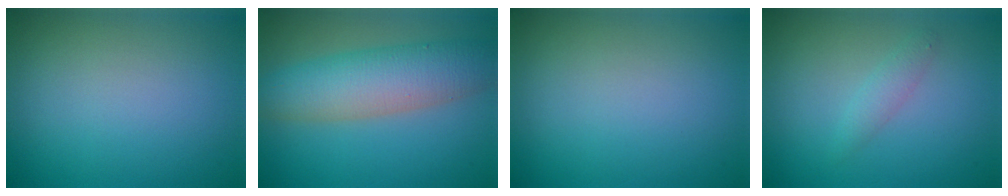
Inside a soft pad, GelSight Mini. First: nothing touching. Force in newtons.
{"total": 7.0, "press": 7.0, "slide": 0.2}
{"total": 0.0}
{"total": 1.4, "press": 1.4, "slide": 0.0}